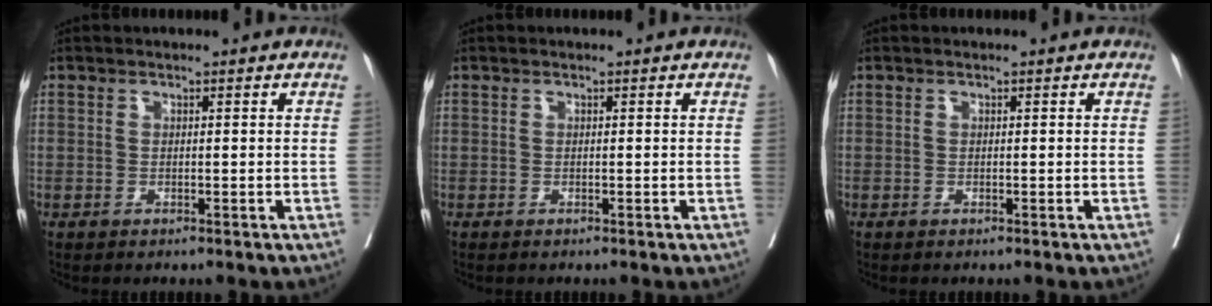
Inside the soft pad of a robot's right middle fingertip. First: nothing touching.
{"total": 0.0}
{"total": 0.0}